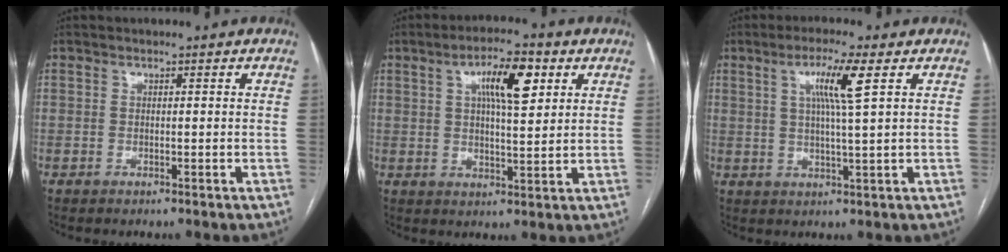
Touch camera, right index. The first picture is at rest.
{"total": 8.6, "force": [3.3, 2.2, 7.6], "torque": [-0.131, 0.013, 0.054]}
{"total": 6.5, "force": [2.3, -0.6, 6.1], "torque": [-0.113, 0.001, 0.041]}